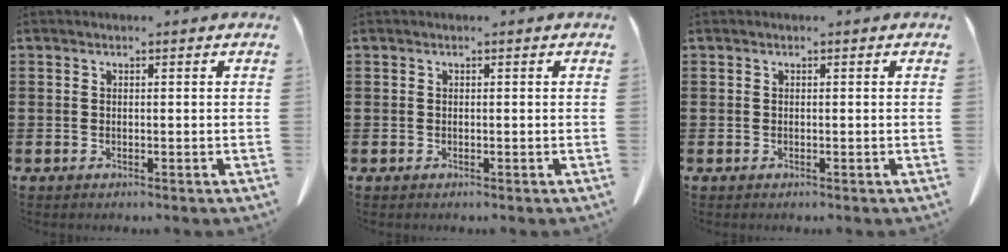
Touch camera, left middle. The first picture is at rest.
{"total": 0.0}
{"total": 0.0}